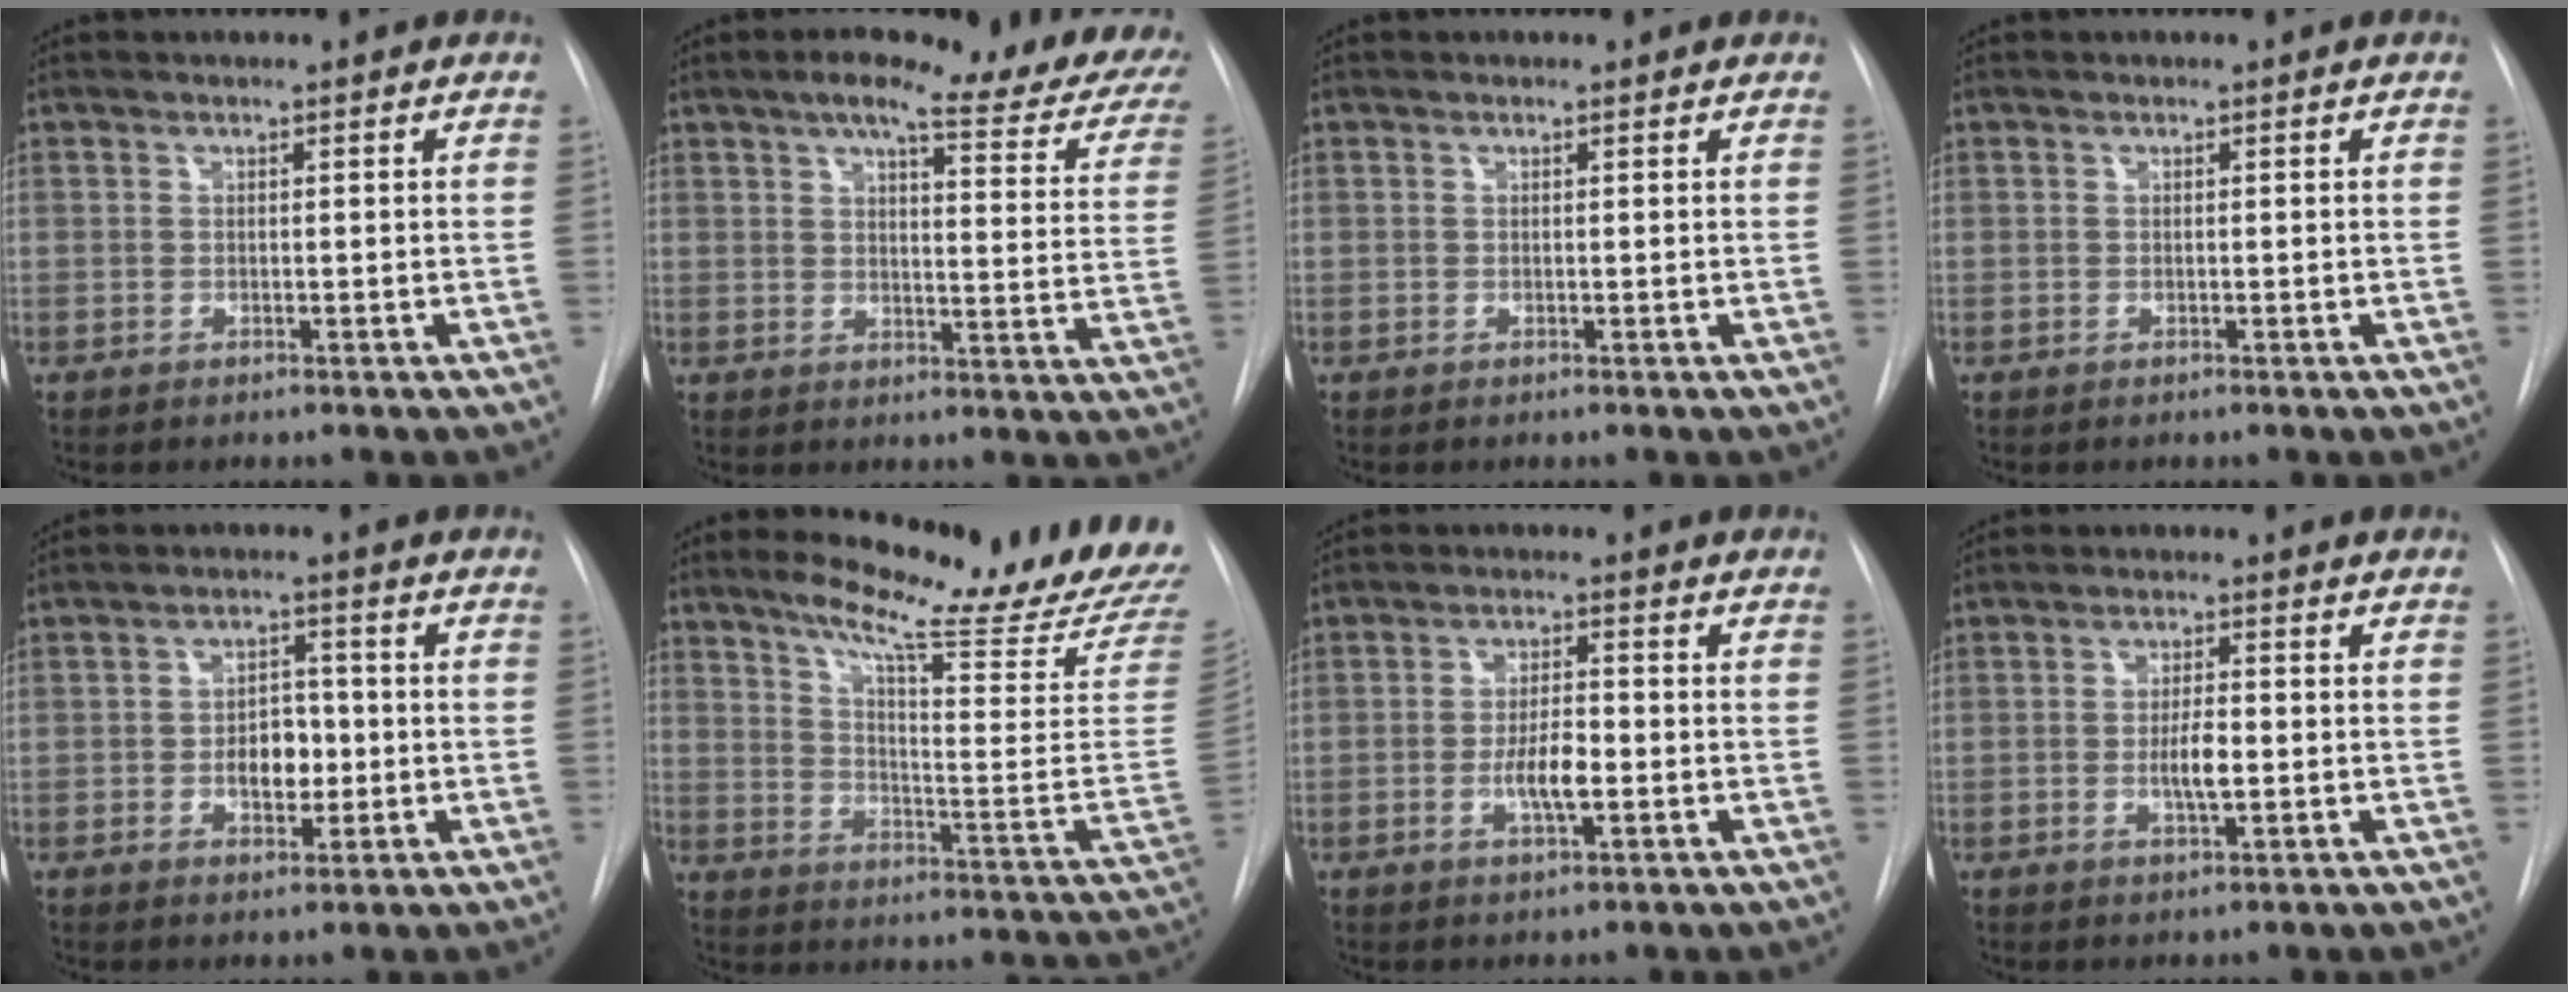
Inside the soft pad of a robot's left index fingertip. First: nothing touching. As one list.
[{"total": 22.0, "force": [16.9, 3.9, 13.5], "torque": [-0.173, -0.017, 0.187]}, {"total": 0.0}, {"total": 0.0}, {"total": 5.2, "force": [-0.8, 3.2, 4.1], "torque": [-0.061, 0.011, -0.008]}, {"total": 21.9, "force": [19.2, 0.2, 10.5], "torque": [-0.158, -0.105, 0.247]}, {"total": 5.0, "force": [-1.3, 1.3, 4.7], "torque": [-0.087, 0.000, -0.020]}, {"total": 3.9, "force": [-0.6, 0.9, 3.7], "torque": [-0.068, -0.001, -0.008]}]